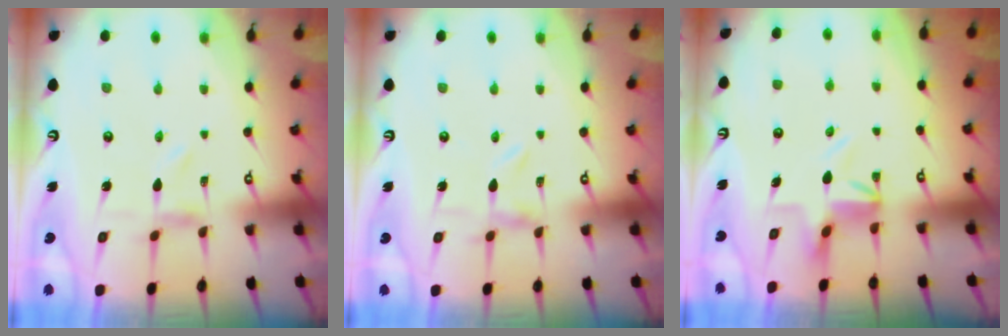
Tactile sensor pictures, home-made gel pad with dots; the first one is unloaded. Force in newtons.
{"total": 0.0}
{"total": 4.2, "press": 3.9, "slide": 1.8}